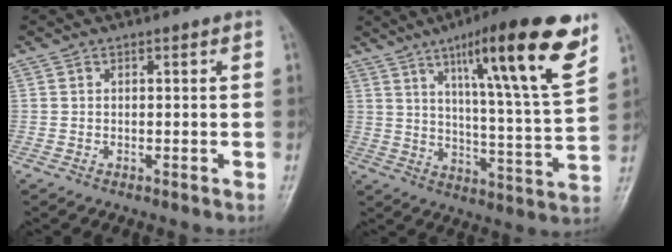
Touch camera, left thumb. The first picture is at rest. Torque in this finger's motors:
{"motor_torque": [0.95, 0.81, 1.66, -1.11, 0.25]}